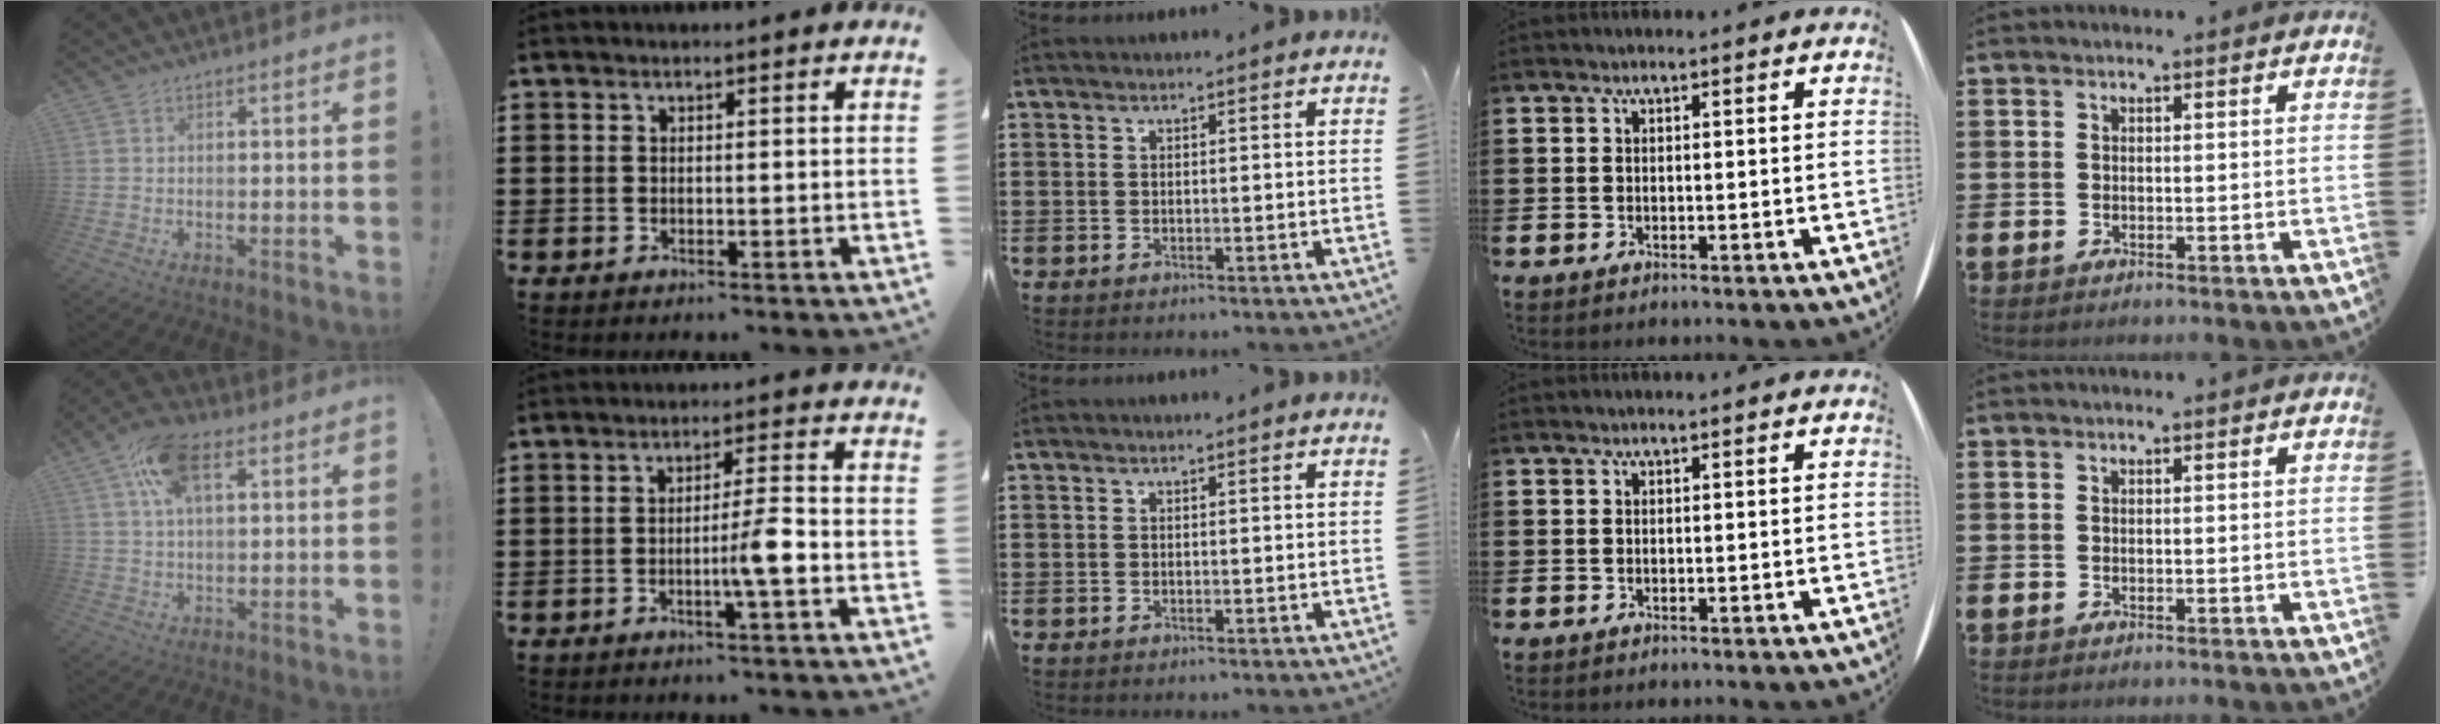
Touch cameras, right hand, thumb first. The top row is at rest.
{"thumb": {"total": 12.0, "force": [5.0, 6.3, 8.8], "torque": [-0.149, 0.007, 0.093]}, "index": {"total": 5.5, "force": [-1.7, -0.1, 5.3], "torque": [-0.090, -0.007, -0.031]}}